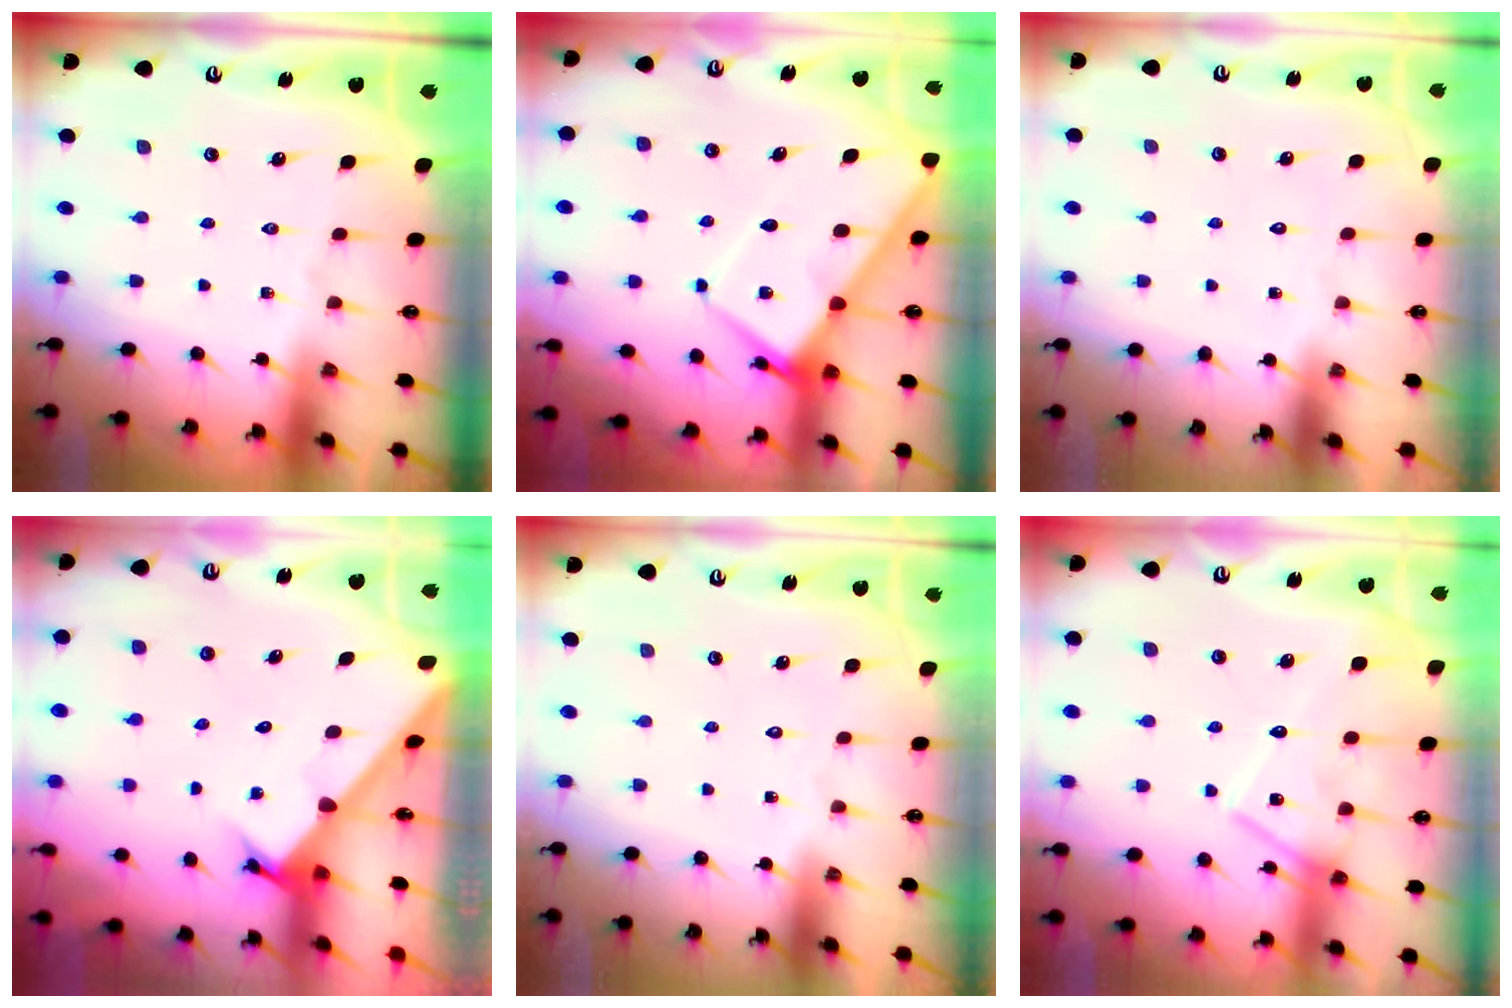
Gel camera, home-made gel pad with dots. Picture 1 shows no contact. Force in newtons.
{"total": 7.1, "press": 7.1, "slide": 0.8}
{"total": 1.6, "press": 1.6, "slide": 0.0}
{"total": 2.4, "press": 2.4, "slide": 0.2}
{"total": 1.6, "press": 1.6, "slide": 0.1}
{"total": 14.6, "press": 14.6, "slide": 1.2}